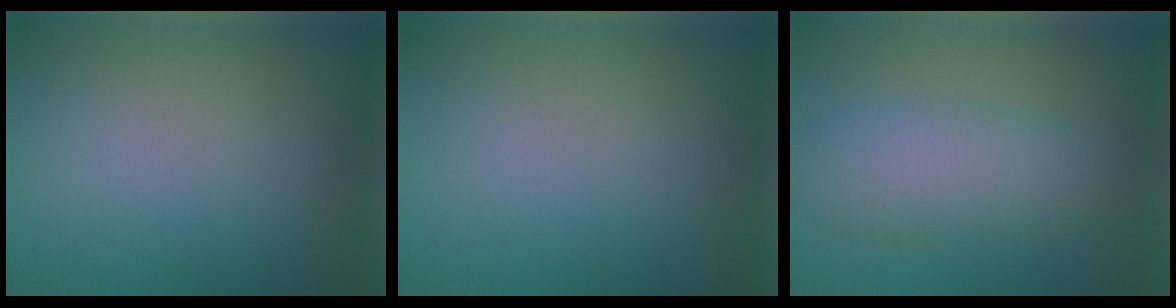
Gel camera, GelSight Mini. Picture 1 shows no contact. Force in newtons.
{"total": 0.0}
{"total": 4.8, "press": 4.8, "slide": 0.2}